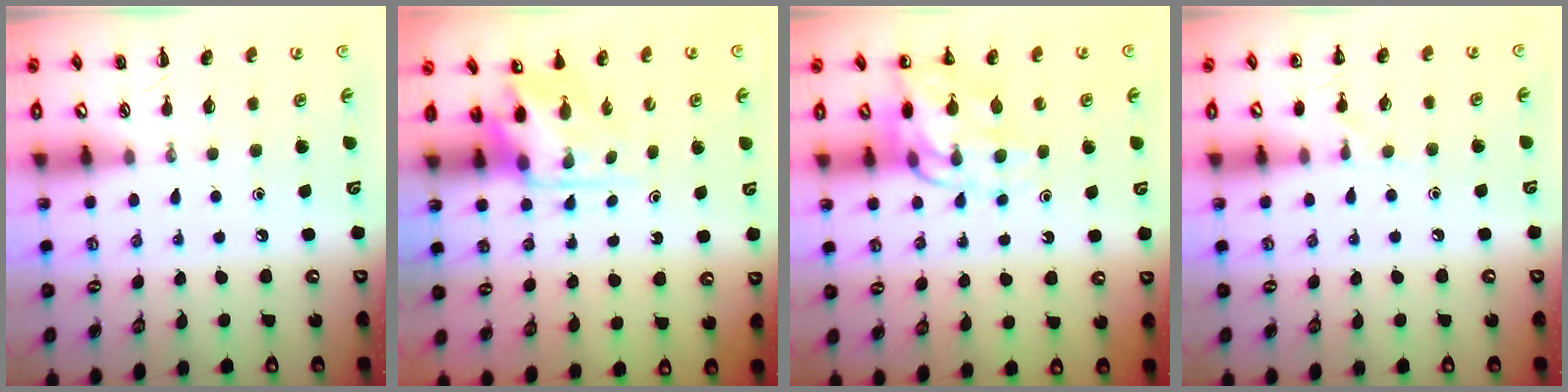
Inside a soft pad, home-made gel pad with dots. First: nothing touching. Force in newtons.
{"total": 4.6, "press": 4.5, "slide": 0.4}
{"total": 12.3, "press": 12.0, "slide": 2.9}
{"total": 7.1, "press": 6.8, "slide": 2.1}